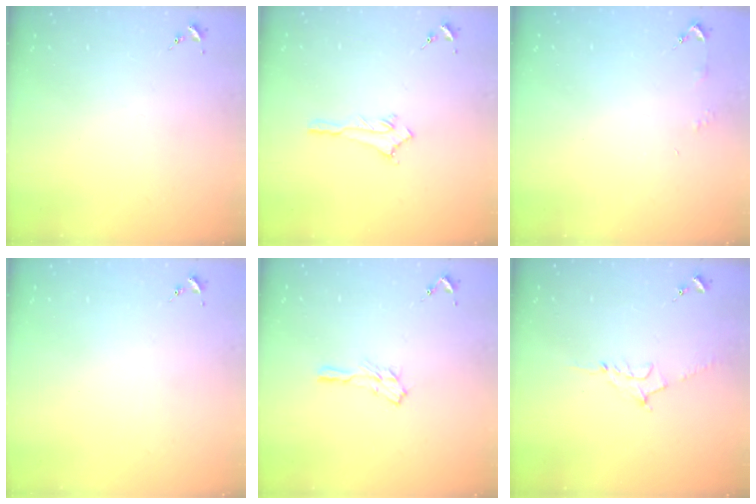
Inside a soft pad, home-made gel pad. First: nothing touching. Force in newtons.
{"total": 2.8, "press": 2.8, "slide": 0.3}
{"total": 2.9, "press": 2.8, "slide": 0.3}
{"total": 0.0}
{"total": 5.1, "press": 5.1, "slide": 0.6}
{"total": 7.9, "press": 7.9, "slide": 1.0}